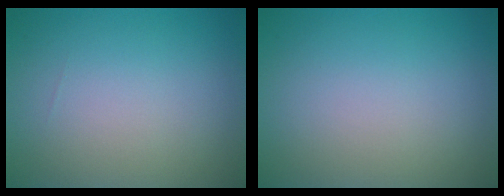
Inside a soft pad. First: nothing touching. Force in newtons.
{"total": 0.0}